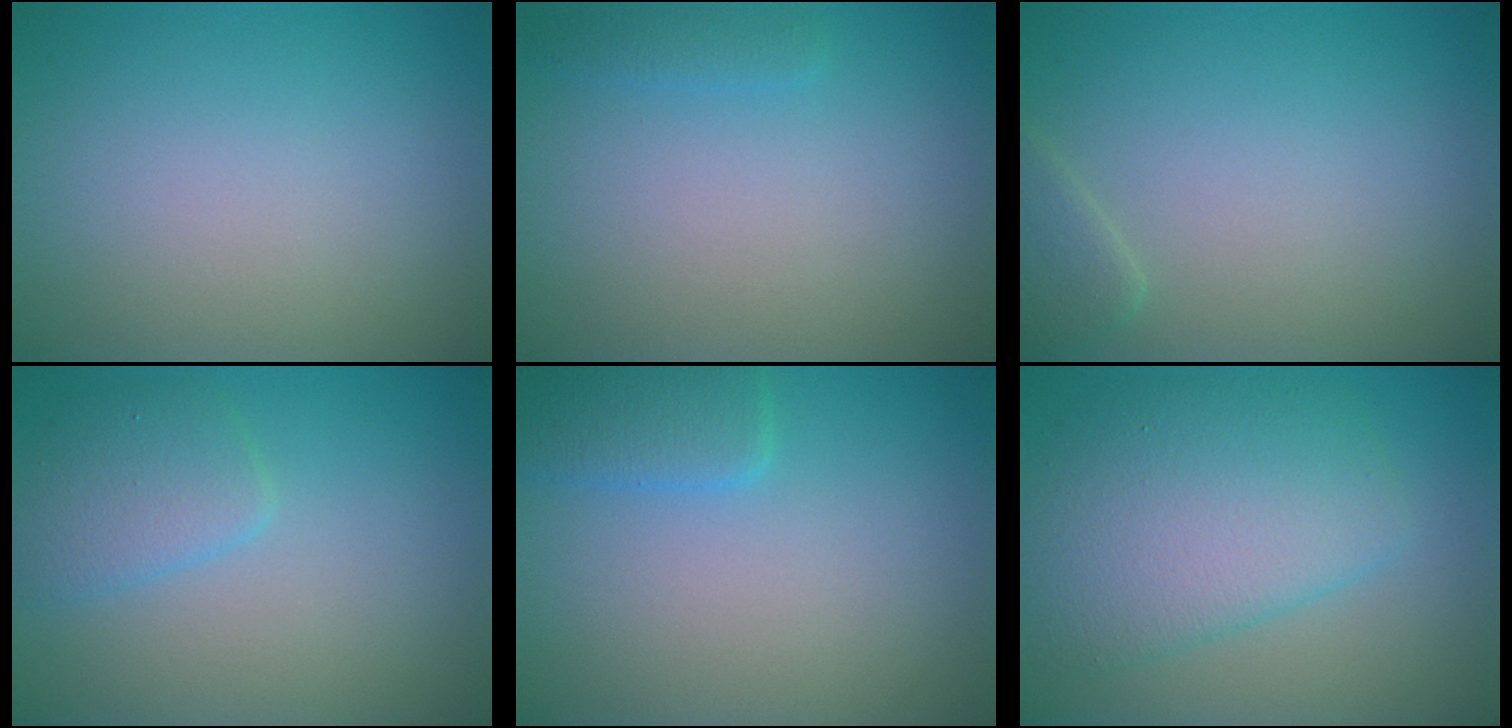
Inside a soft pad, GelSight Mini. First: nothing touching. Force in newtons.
{"total": 0.9, "press": 0.9, "slide": 0.0}
{"total": 1.5, "press": 1.5, "slide": 0.1}
{"total": 2.7, "press": 2.7, "slide": 0.1}
{"total": 2.7, "press": 2.7, "slide": 0.1}
{"total": 6.7, "press": 6.7, "slide": 0.1}